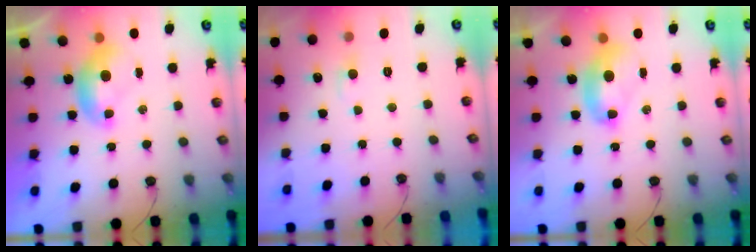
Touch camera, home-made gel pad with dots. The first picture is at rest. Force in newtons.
{"total": 0.7, "press": 0.2, "slide": 0.7}
{"total": 2.7, "press": 2.7, "slide": 0.1}